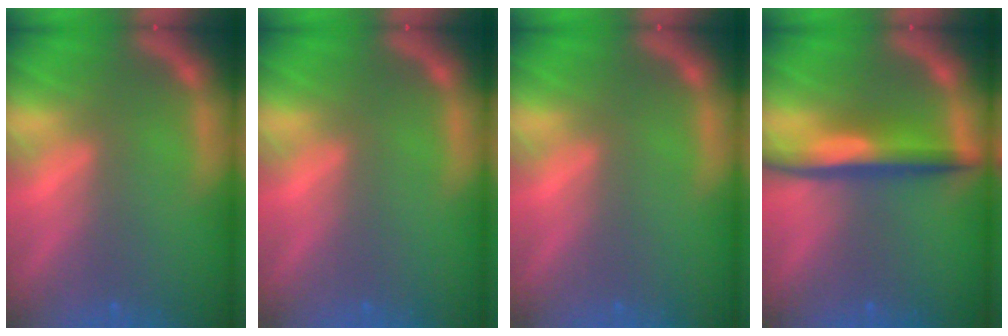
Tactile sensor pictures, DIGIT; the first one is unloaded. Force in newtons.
{"total": 0.0}
{"total": 0.0}
{"total": 5.0}